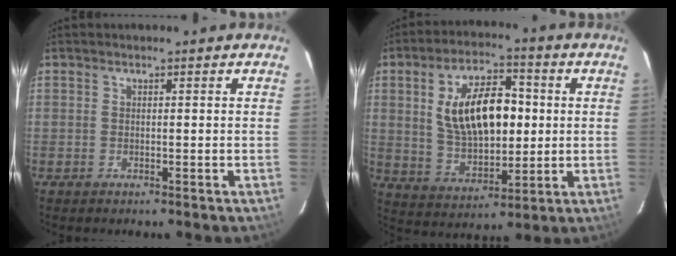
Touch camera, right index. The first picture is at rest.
{"total": 15.7, "force": [2.2, 8.1, 13.2], "torque": [-0.234, 0.015, 0.053]}